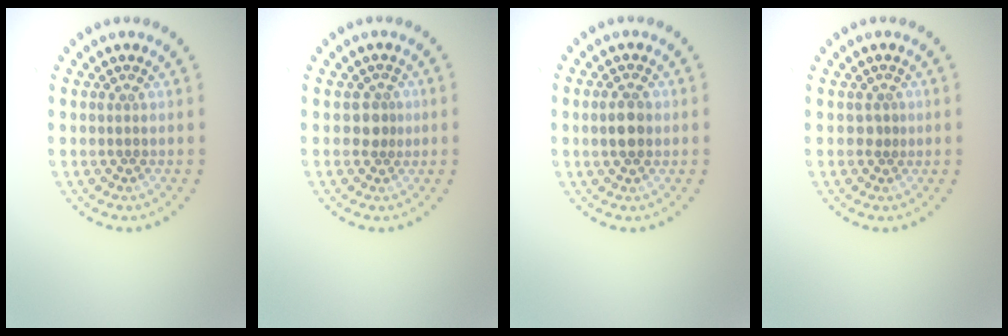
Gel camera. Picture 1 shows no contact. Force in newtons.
{"total": 1.3, "press": 0.9, "slide": 0.9}
{"total": 2.7, "press": 2.7, "slide": 0.1}
{"total": 0.8, "press": 0.4, "slide": 0.7}